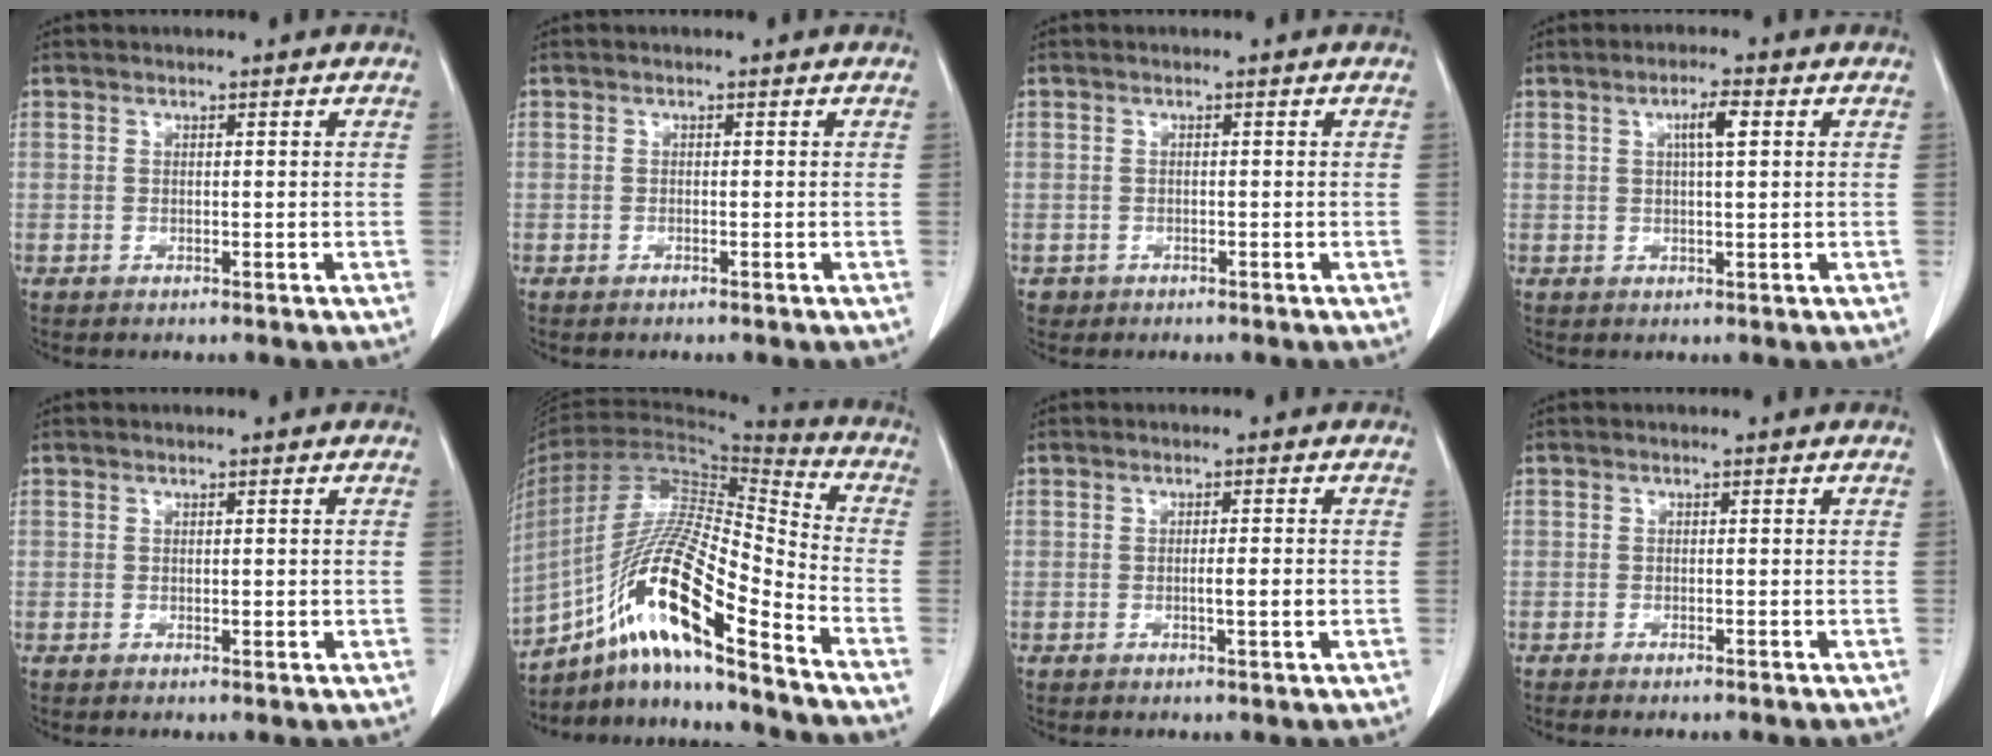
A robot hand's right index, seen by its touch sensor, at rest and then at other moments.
{"total": 0.0}
{"total": 0.9, "force": [-0.5, 0.8, -0.1], "torque": [-0.002, 0.005, -0.008]}
{"total": 3.6, "force": [1.1, 0.4, 3.4], "torque": [-0.059, 0.004, 0.018]}
{"total": 1.0, "force": [0.1, 0.5, 0.9], "torque": [-0.015, -0.004, 0.003]}
{"total": 19.1, "force": [-11.9, 1.5, 14.9], "torque": [-0.310, -0.005, -0.220]}
{"total": 2.4, "force": [-0.4, 0.0, 2.4], "torque": [-0.042, -0.004, -0.007]}
{"total": 0.6, "force": [-0.4, 0.0, 0.4], "torque": [-0.012, 0.000, -0.008]}